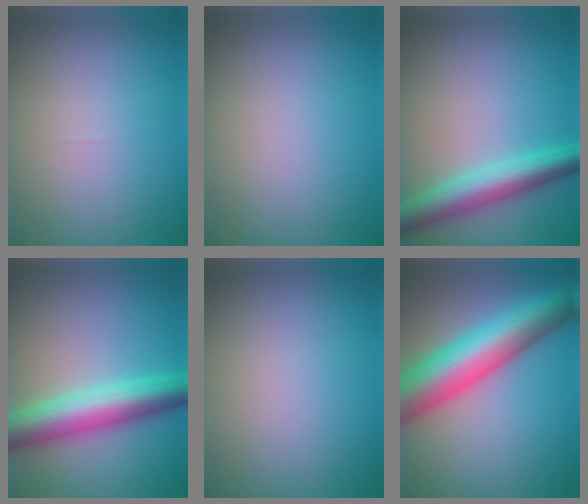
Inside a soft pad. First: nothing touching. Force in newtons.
{"total": 0.0}
{"total": 5.5, "press": 5.5, "slide": 0.1}
{"total": 7.4, "press": 7.4, "slide": 0.0}
{"total": 0.0}
{"total": 10.5, "press": 10.5, "slide": 0.3}